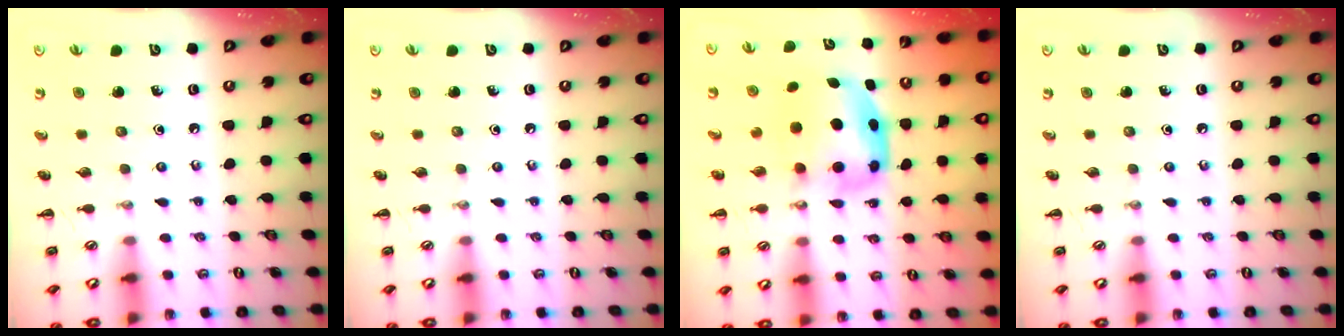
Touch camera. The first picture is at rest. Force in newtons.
{"total": 0.0}
{"total": 6.3, "press": 6.2, "slide": 1.3}
{"total": 0.0}